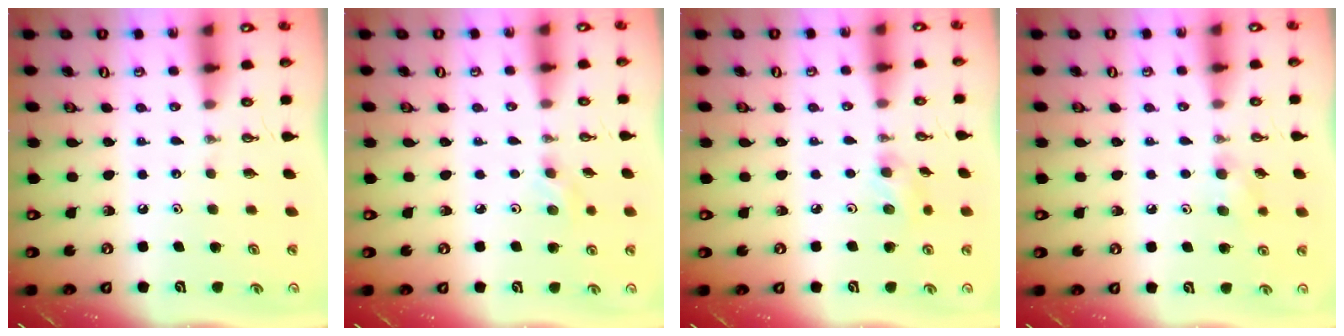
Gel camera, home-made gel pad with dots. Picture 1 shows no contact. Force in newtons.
{"total": 2.1, "press": 2.0, "slide": 0.5}
{"total": 6.3, "press": 5.4, "slide": 3.3}
{"total": 7.1, "press": 6.9, "slide": 1.7}